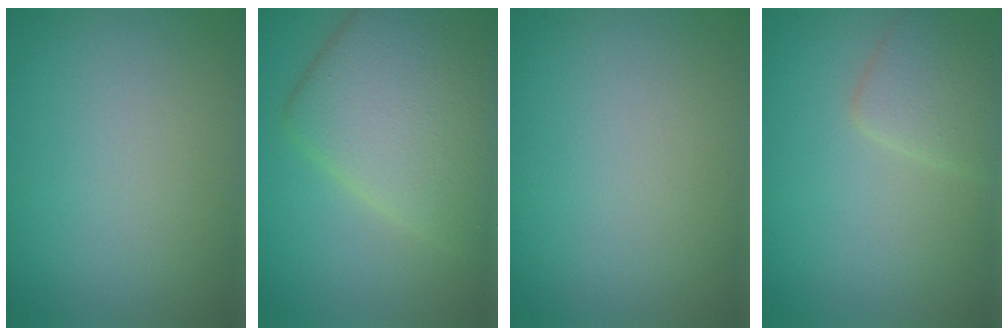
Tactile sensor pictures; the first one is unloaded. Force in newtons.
{"total": 8.5, "press": 8.5, "slide": 0.3}
{"total": 0.0}
{"total": 2.6, "press": 2.6, "slide": 0.1}